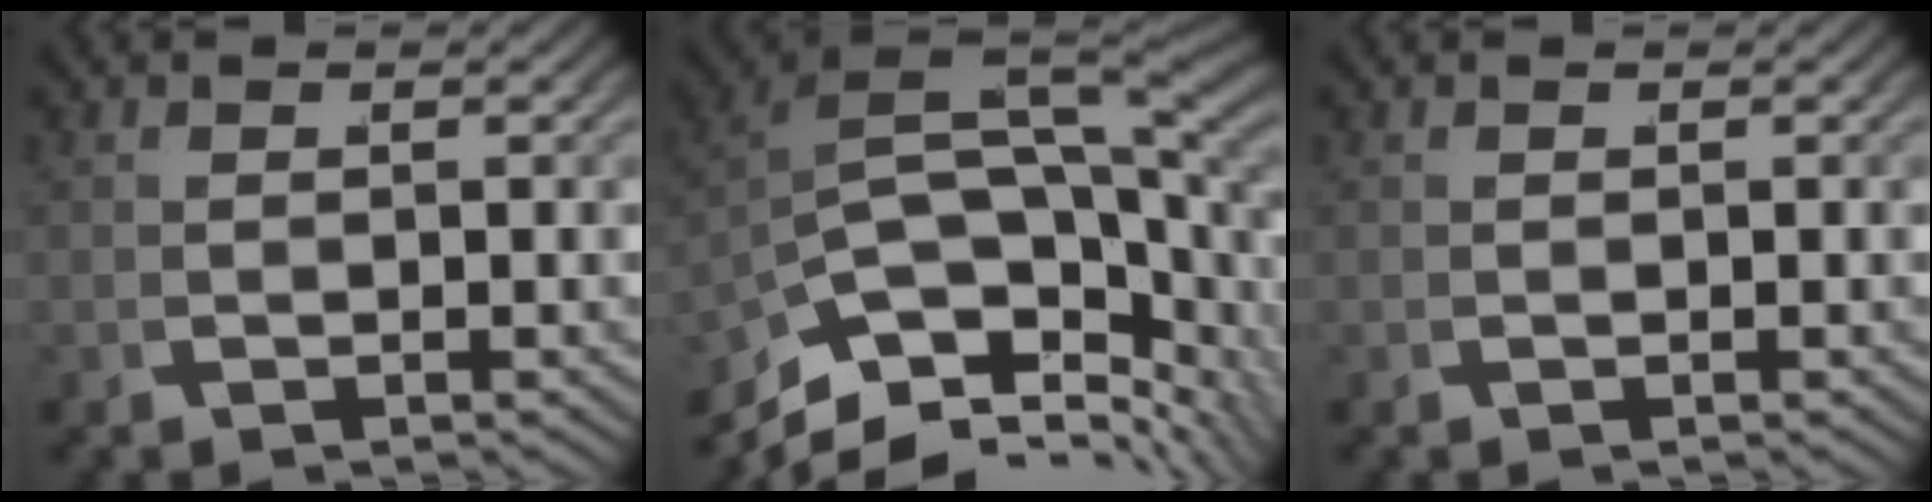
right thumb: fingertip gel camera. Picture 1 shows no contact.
{"total": 17.1, "force": [-2.1, 11.1, 12.8], "torque": [-0.237, -0.039, -0.014]}
{"total": 0.0}